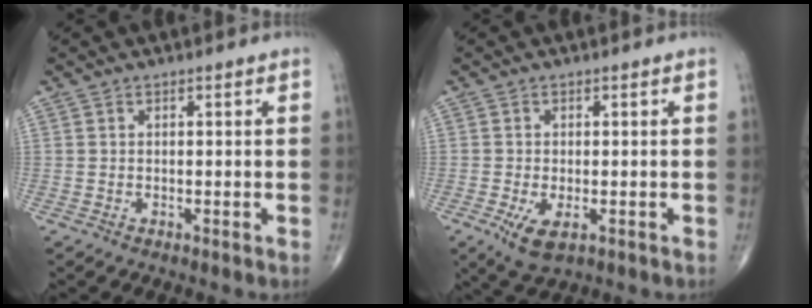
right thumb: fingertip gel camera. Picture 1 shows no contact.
{"total": 5.0, "force": [-1.8, 2.3, 4.1], "torque": [-0.078, -0.012, -0.027]}